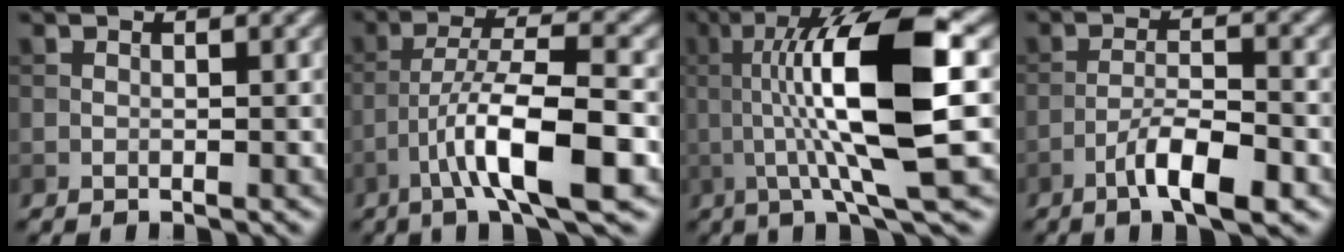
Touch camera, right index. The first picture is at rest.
{"total": 9.2, "force": [-4.0, 1.8, 8.1], "torque": [-0.133, 0.014, -0.071]}
{"total": 12.3, "force": [1.0, 2.6, 12.0], "torque": [-0.185, 0.007, 0.017]}
{"total": 5.7, "force": [-3.2, 1.2, 4.5], "torque": [-0.078, 0.006, -0.058]}